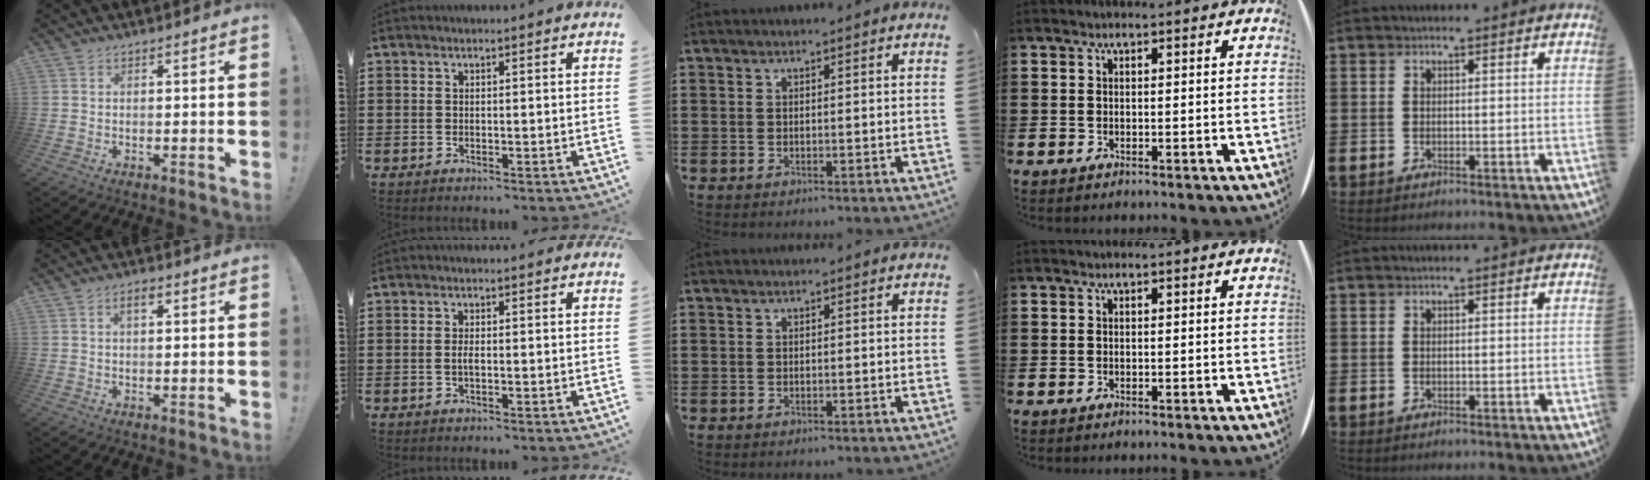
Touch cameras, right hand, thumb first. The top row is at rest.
{"thumb": {"total": 2.7, "force": [1.1, 1.1, 2.2], "torque": [-0.032, 0.001, 0.014]}, "index": {"total": 1.3, "force": [-0.2, 0.3, 1.3], "torque": [-0.032, -0.003, -0.007]}}